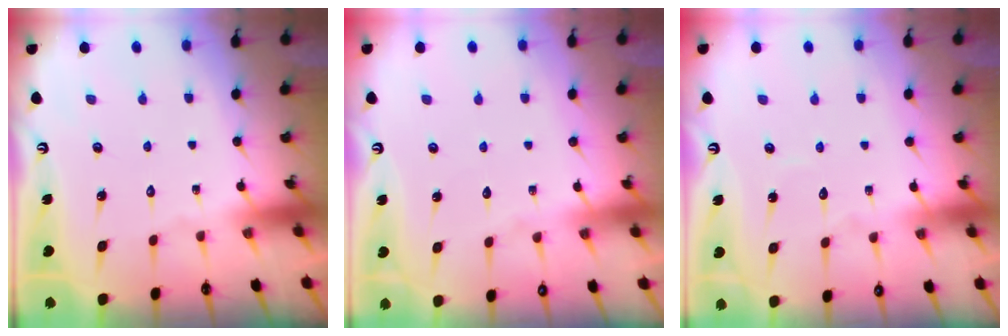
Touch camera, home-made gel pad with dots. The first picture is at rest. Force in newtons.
{"total": 2.7, "press": 2.6, "slide": 0.5}
{"total": 2.9, "press": 2.9, "slide": 0.3}